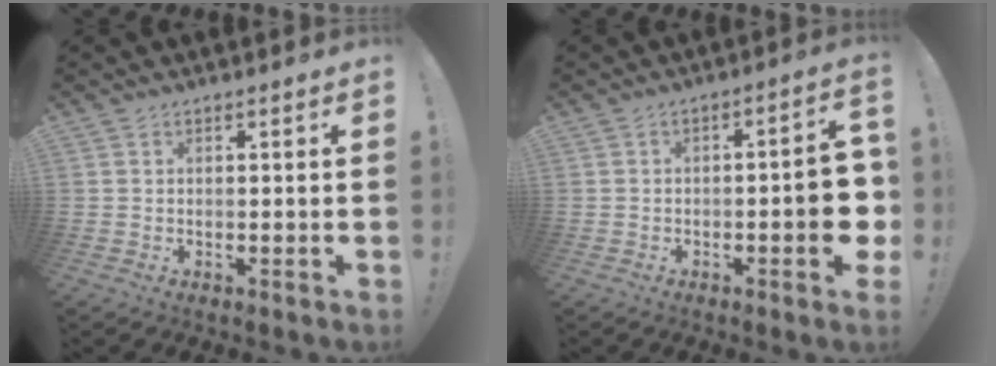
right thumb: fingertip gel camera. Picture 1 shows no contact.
{"total": 9.5, "force": [-2.4, 2.4, 8.9], "torque": [-0.120, 0.009, -0.038]}